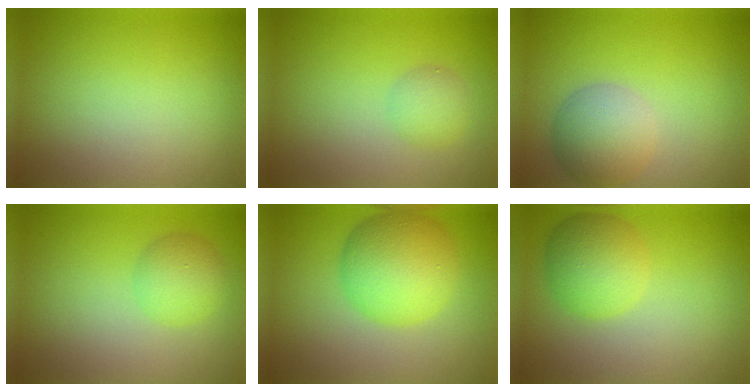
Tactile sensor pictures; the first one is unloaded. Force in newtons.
{"total": 2.0, "press": 2.0, "slide": 0.0}
{"total": 4.4, "press": 4.4, "slide": 0.4}
{"total": 2.8, "press": 2.8, "slide": 0.1}
{"total": 6.9, "press": 6.9, "slide": 0.2}
{"total": 4.5, "press": 4.5, "slide": 0.2}